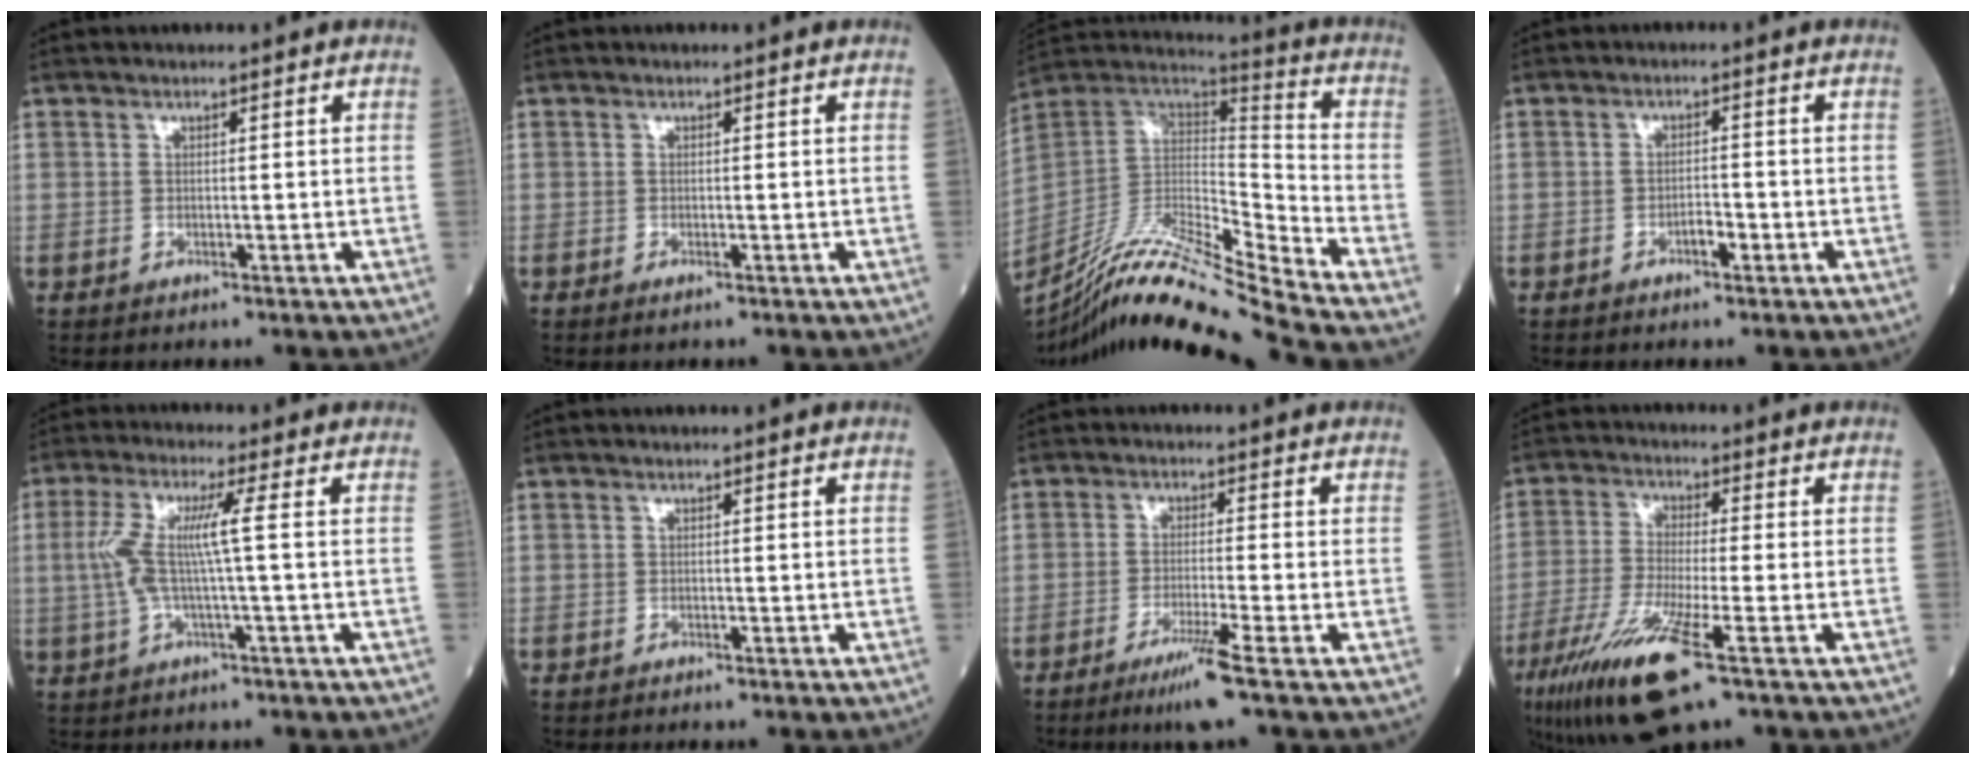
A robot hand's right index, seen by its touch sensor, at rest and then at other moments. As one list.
[{"total": 0.6, "force": [-0.3, 0.1, 0.5], "torque": [-0.009, -0.003, -0.004]}, {"total": 19.2, "force": [-17.2, -1.6, 8.4], "torque": [-0.164, 0.019, -0.315]}, {"total": 1.9, "force": [-1.1, 0.7, 1.5], "torque": [-0.021, 0.003, -0.019]}, {"total": 6.9, "force": [0.3, -0.3, 6.9], "torque": [-0.154, 0.013, 0.004]}, {"total": 0.0}, {"total": 5.7, "force": [-3.5, -1.5, 4.3], "torque": [-0.078, -0.018, -0.068]}, {"total": 12.0, "force": [-6.1, 0.7, 10.3], "torque": [-0.215, -0.034, -0.112]}]